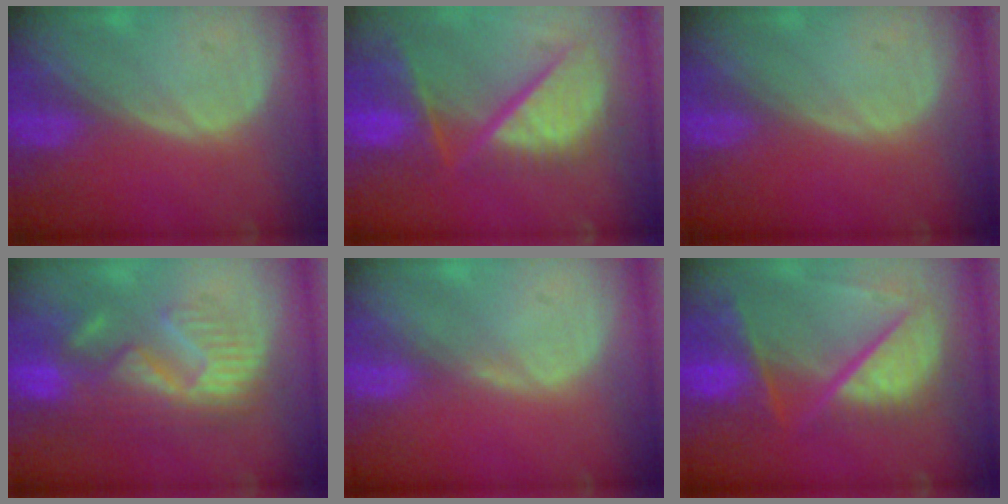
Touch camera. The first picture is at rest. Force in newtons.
{"total": 12.1, "press": 9.9, "slide": 7.0}
{"total": 0.0}
{"total": 10.8, "press": 9.9, "slide": 4.3}
{"total": 0.7, "press": 0.7, "slide": 0.2}
{"total": 11.0, "press": 9.2, "slide": 6.1}